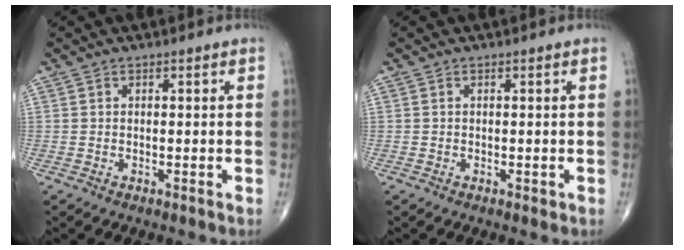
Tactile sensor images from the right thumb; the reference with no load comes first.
{"total": 0.7, "force": [-0.1, 0.4, 0.6], "torque": [-0.009, -0.002, 0.000]}